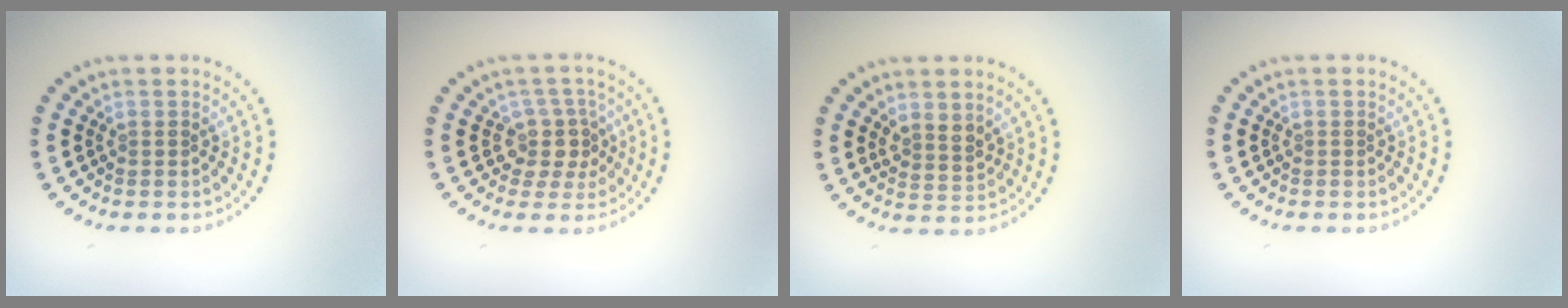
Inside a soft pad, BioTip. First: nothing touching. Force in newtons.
{"total": 2.7, "press": 2.1, "slide": 1.7}
{"total": 2.0, "press": 1.6, "slide": 1.1}
{"total": 0.0}